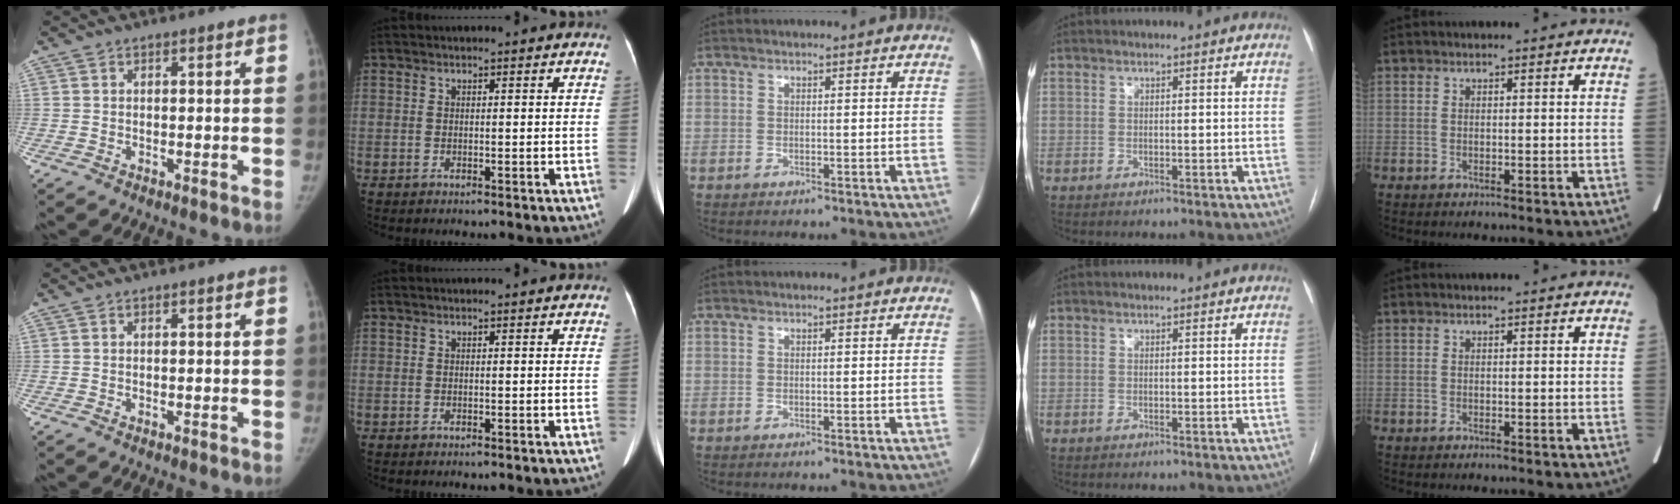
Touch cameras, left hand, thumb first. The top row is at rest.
{}